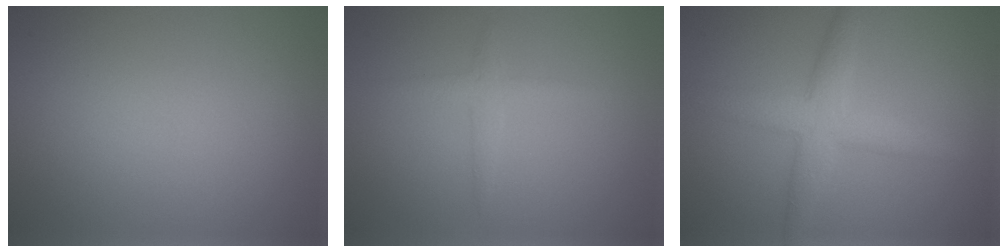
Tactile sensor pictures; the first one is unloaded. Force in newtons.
{"total": 1.5, "press": 1.5, "slide": 0.0}
{"total": 4.3, "press": 4.3, "slide": 0.2}